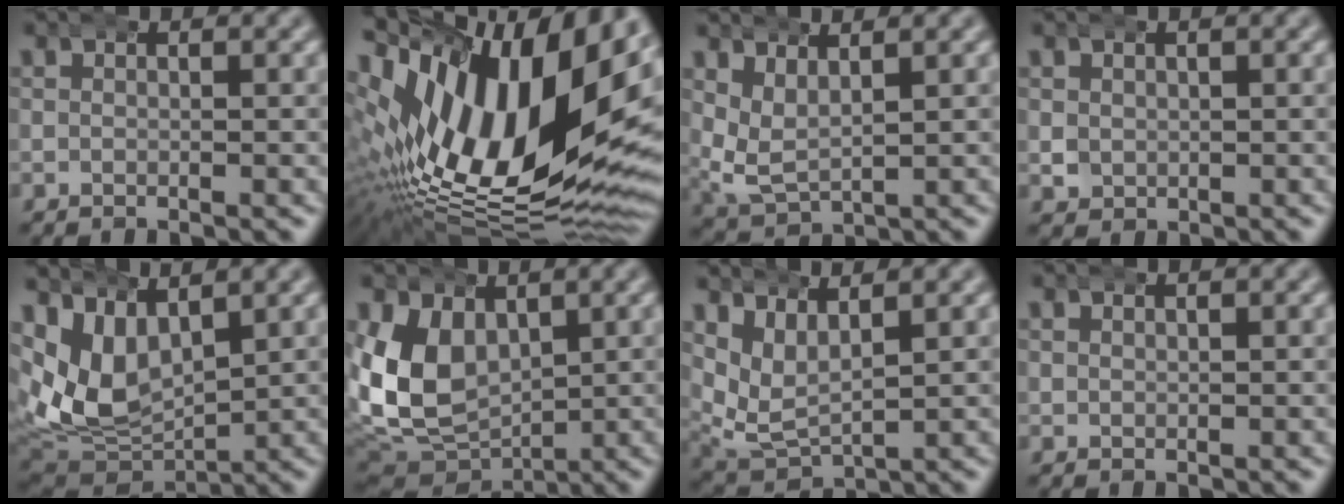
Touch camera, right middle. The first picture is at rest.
{"total": 21.2, "force": [1.0, 11.7, 17.7], "torque": [-0.322, -0.038, 0.045]}
{"total": 4.6, "force": [1.8, 3.4, 2.5], "torque": [-0.077, -0.023, 0.044]}
{"total": 1.2, "force": [0.4, 1.1, 0.2], "torque": [-0.019, -0.008, 0.014]}
{"total": 10.8, "force": [1.8, 8.6, 6.4], "torque": [-0.145, -0.009, 0.030]}
{"total": 10.7, "force": [1.2, 8.5, 6.4], "torque": [-0.152, -0.025, 0.035]}
{"total": 6.8, "force": [2.1, 5.4, 3.5], "torque": [-0.103, -0.022, 0.040]}
{"total": 0.5, "force": [0.4, 0.3, -0.1], "torque": [-0.002, -0.005, 0.011]}